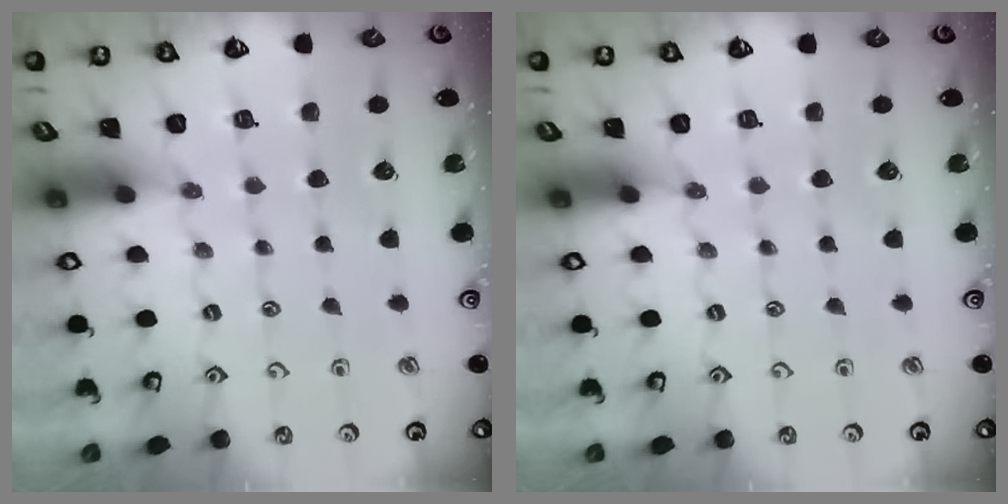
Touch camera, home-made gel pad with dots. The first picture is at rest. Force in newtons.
{"total": 0.0}